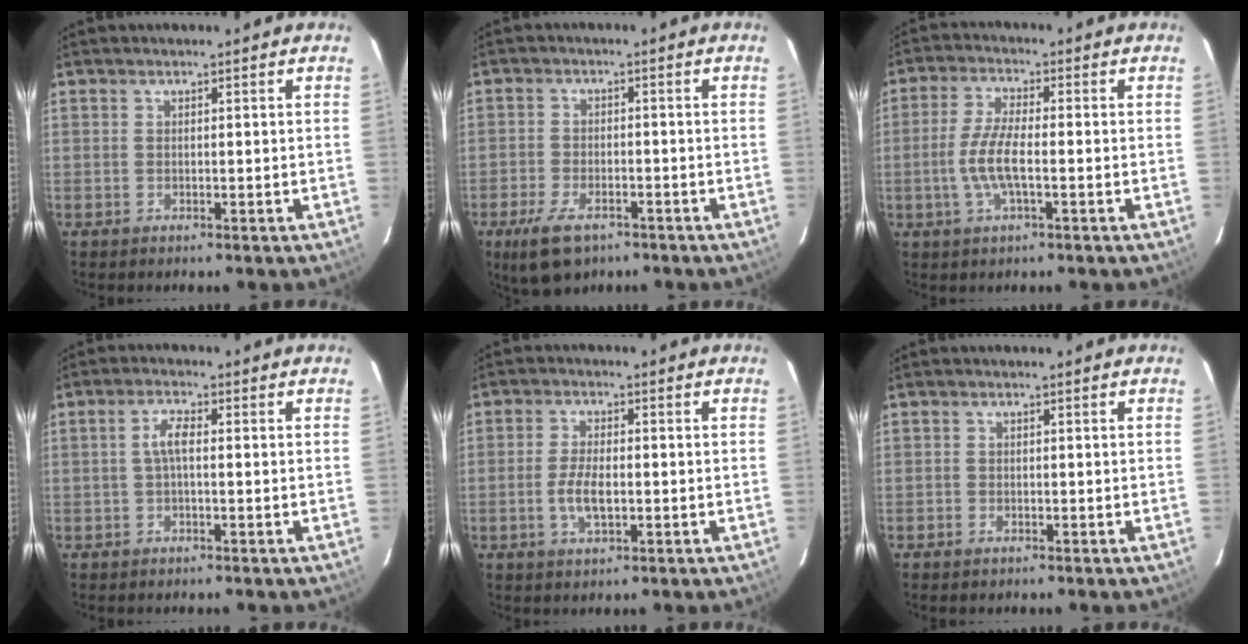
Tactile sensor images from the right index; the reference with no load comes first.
{"total": 8.7, "force": [-5.6, 4.2, 5.1], "torque": [-0.125, -0.016, -0.096]}
{"total": 7.1, "force": [-1.7, 1.8, 6.7], "torque": [-0.140, -0.001, -0.035]}
{"total": 3.1, "force": [-0.1, 0.9, 2.9], "torque": [-0.059, 0.008, -0.001]}
{"total": 5.3, "force": [-1.3, 2.3, 4.6], "torque": [-0.094, -0.003, -0.022]}
{"total": 1.0, "force": [-0.7, 0.6, 0.2], "torque": [-0.005, 0.000, -0.012]}